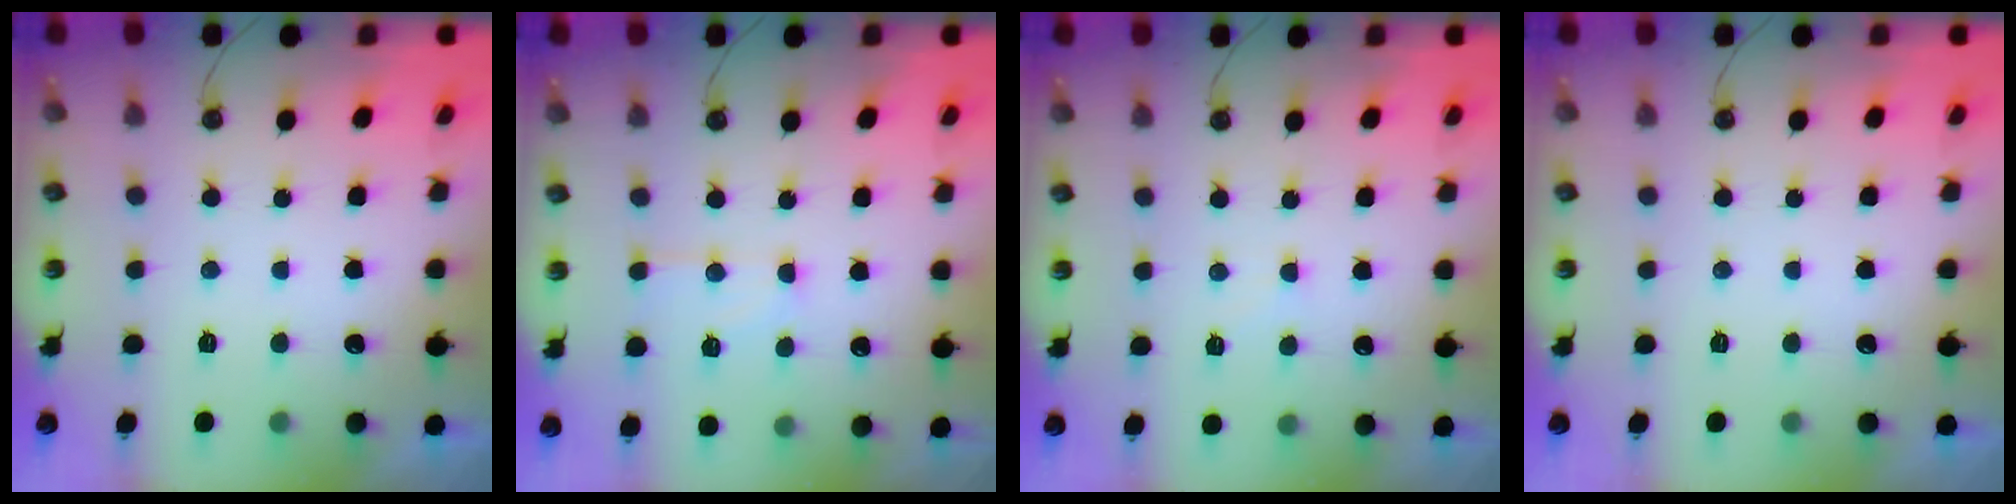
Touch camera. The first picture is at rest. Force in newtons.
{"total": 8.0, "press": 7.9, "slide": 0.6}
{"total": 3.1, "press": 3.1, "slide": 0.5}
{"total": 0.0}